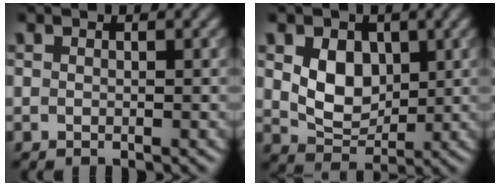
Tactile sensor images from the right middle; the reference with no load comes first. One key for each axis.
{"total": 4.7, "fx": 1.0, "fy": 3.5, "fz": 3.1, "tx": -0.062, "ty": -0.007, "tz": 0.019}